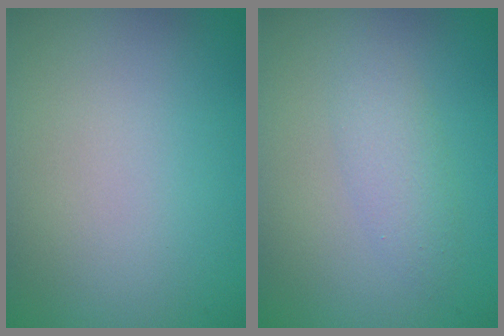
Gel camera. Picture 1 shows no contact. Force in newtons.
{"total": 2.0, "press": 2.0, "slide": 0.1}